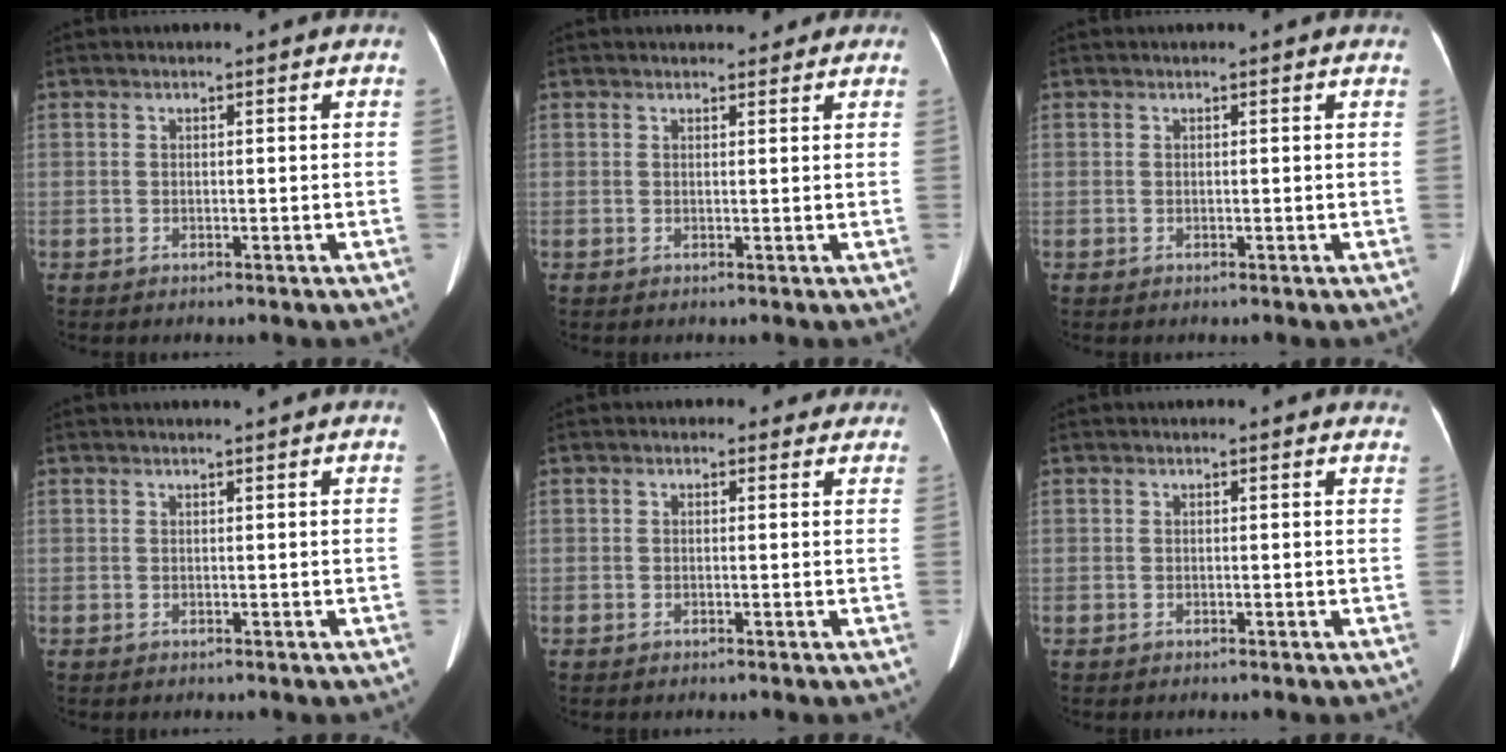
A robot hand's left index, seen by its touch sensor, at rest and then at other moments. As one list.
[{"total": 4.4, "force": [3.8, 1.4, 1.6], "torque": [-0.010, 0.013, 0.046]}, {"total": 0.6, "force": [0.6, 0.1, 0.2], "torque": [-0.004, 0.002, 0.001]}, {"total": 1.1, "force": [1.0, -0.3, 0.4], "torque": [-0.011, 0.000, 0.020]}, {"total": 1.8, "force": [1.3, 1.2, 0.3], "torque": [0.005, 0.005, 0.005]}, {"total": 2.2, "force": [2.1, 0.7, 0.4], "torque": [-0.003, -0.005, 0.002]}]